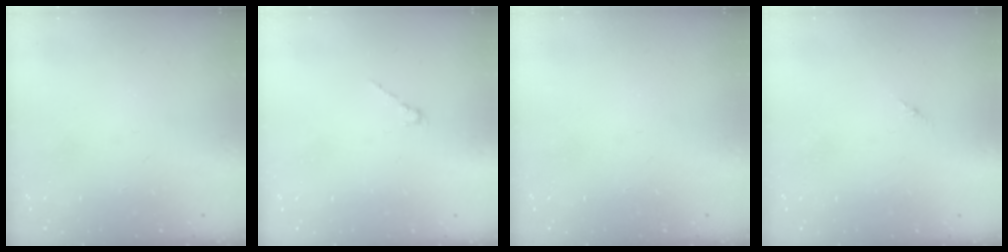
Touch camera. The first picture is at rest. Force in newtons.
{"total": 0.0}
{"total": 0.0}
{"total": 1.8, "press": 1.7, "slide": 0.6}